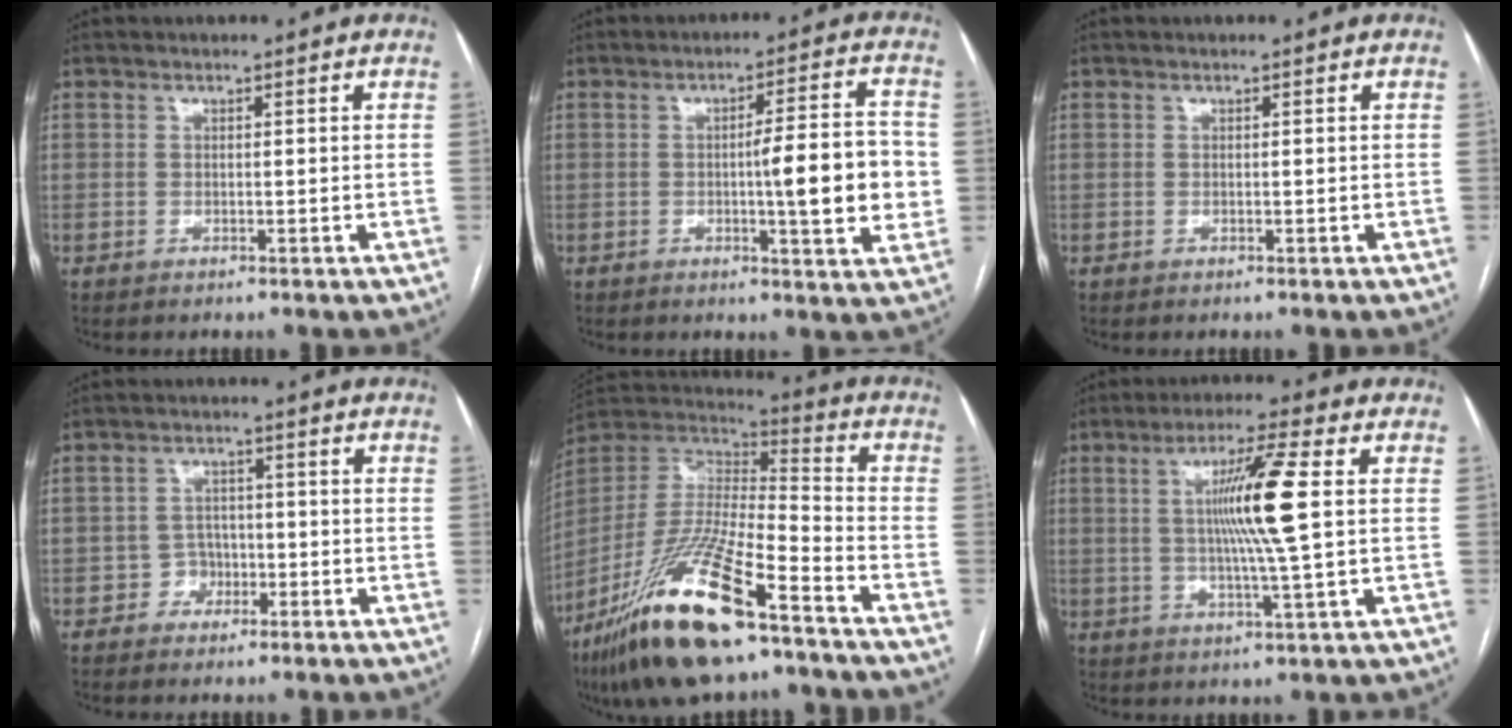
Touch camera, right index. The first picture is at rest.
{"total": 10.7, "force": [-0.9, 1.4, 10.6], "torque": [-0.139, 0.012, -0.013]}
{"total": 0.0}
{"total": 2.9, "force": [-1.4, 2.5, 0.4], "torque": [0.001, 0.013, -0.025]}
{"total": 23.4, "force": [-15.1, 4.6, 17.3], "torque": [-0.359, -0.041, -0.276]}
{"total": 10.3, "force": [1.5, -0.9, 10.2], "torque": [-0.184, -0.001, 0.027]}